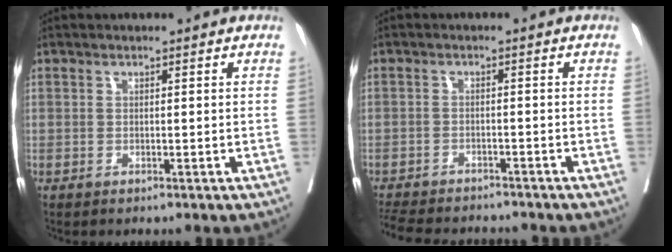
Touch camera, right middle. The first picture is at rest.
{"total": 11.3, "force": [-10.4, 2.5, 3.8], "torque": [-0.075, -0.007, -0.147]}